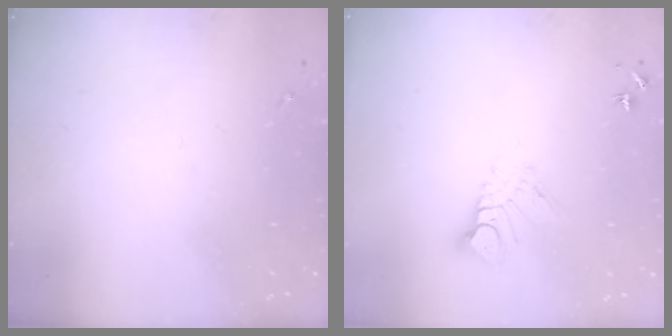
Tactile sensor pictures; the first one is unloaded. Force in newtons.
{"total": 7.7, "press": 7.7, "slide": 0.7}